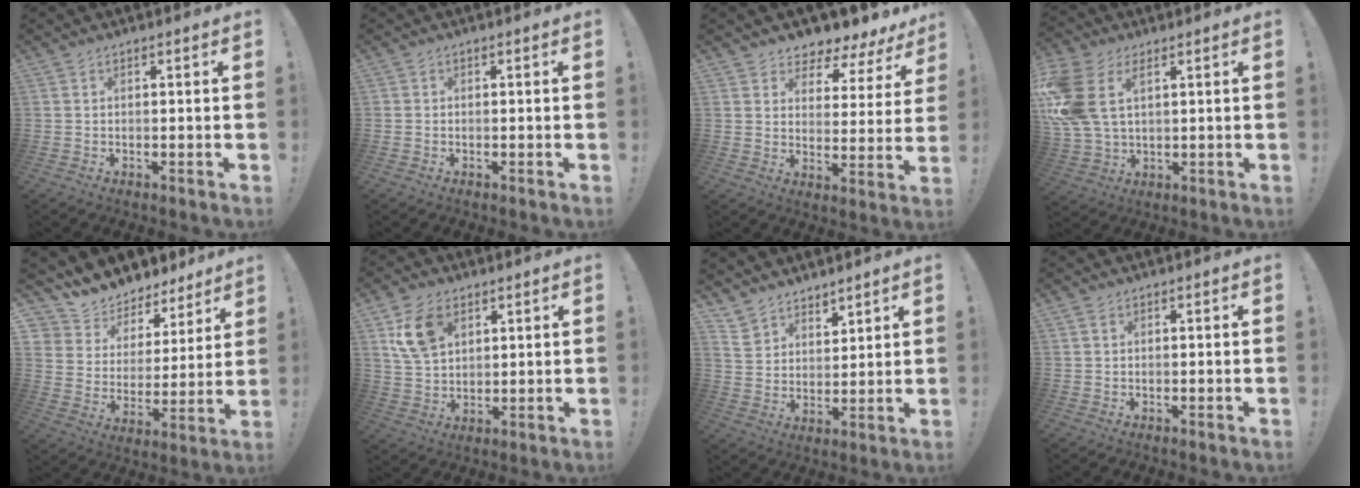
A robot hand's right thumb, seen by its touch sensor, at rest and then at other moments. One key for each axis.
{"total": 0.0}
{"total": 5.1, "fx": 4.2, "fy": 2.4, "fz": 1.3, "tx": -0.013, "ty": -0.053, "tz": 0.076}
{"total": 14.1, "fx": 5.1, "fy": 8.6, "fz": 9.9, "tx": -0.219, "ty": -0.014, "tz": 0.098}
{"total": 8.0, "fx": 7.0, "fy": 3.8, "fz": 0.4, "tx": -0.022, "ty": -0.074, "tz": 0.127}
{"total": 10.8, "fx": 5.2, "fy": 7.3, "fz": 6.1, "tx": -0.106, "ty": -0.004, "tz": 0.105}
{"total": 7.2, "fx": 6.2, "fy": 3.6, "fz": 0.0, "tx": -0.009, "ty": -0.057, "tz": 0.122}
{"total": 0.6, "fx": 0.3, "fy": 0.4, "fz": 0.2, "tx": 0.000, "ty": -0.001, "tz": 0.005}